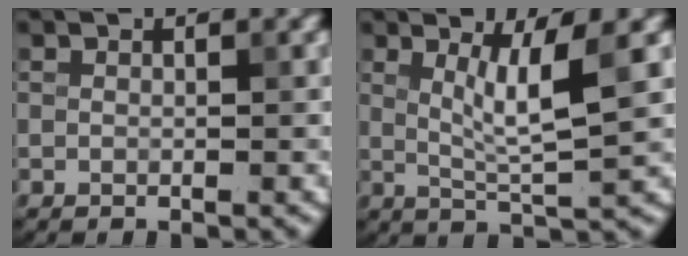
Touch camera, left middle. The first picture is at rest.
{"total": 4.7, "force": [1.3, 0.7, 4.5], "torque": [-0.079, -0.007, 0.028]}